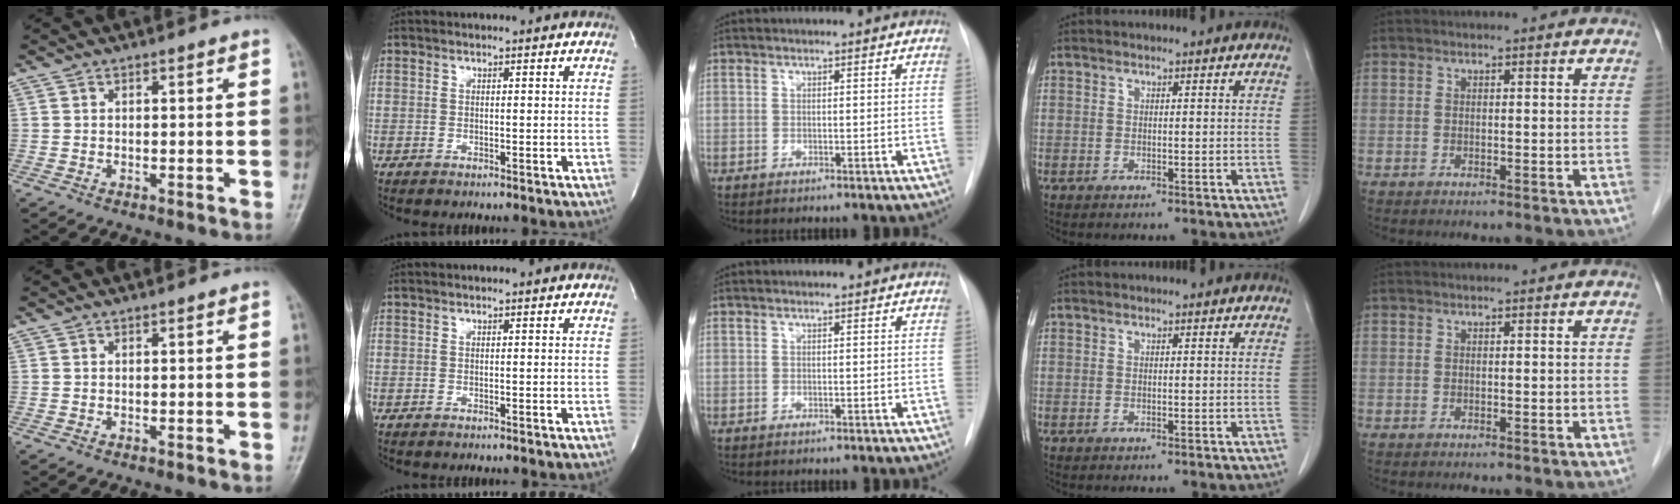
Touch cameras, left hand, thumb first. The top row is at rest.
{}